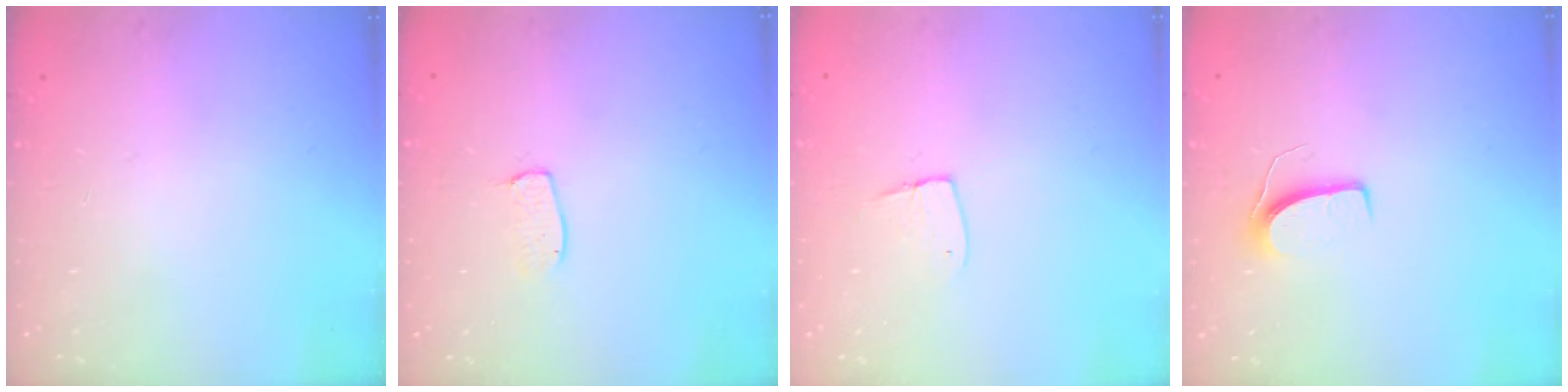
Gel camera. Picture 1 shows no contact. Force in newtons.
{"total": 4.5, "press": 4.5, "slide": 0.3}
{"total": 4.6, "press": 4.6, "slide": 0.4}
{"total": 6.6, "press": 6.6, "slide": 0.5}